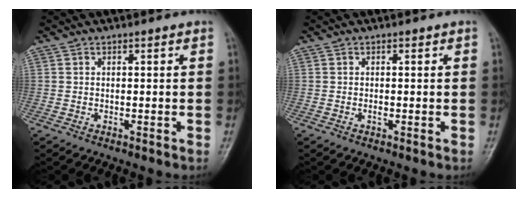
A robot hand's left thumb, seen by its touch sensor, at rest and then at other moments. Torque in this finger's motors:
{"motor_torque": [-0.01, 0.01, 0.07, 0.08, 0.00]}